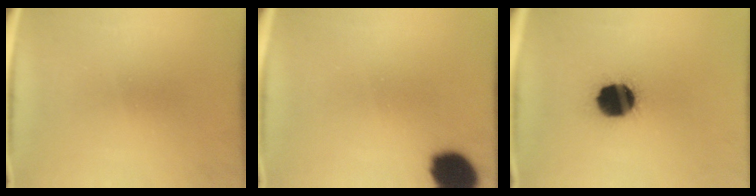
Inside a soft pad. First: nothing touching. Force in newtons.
{"total": 11.9}
{"total": 15.3}